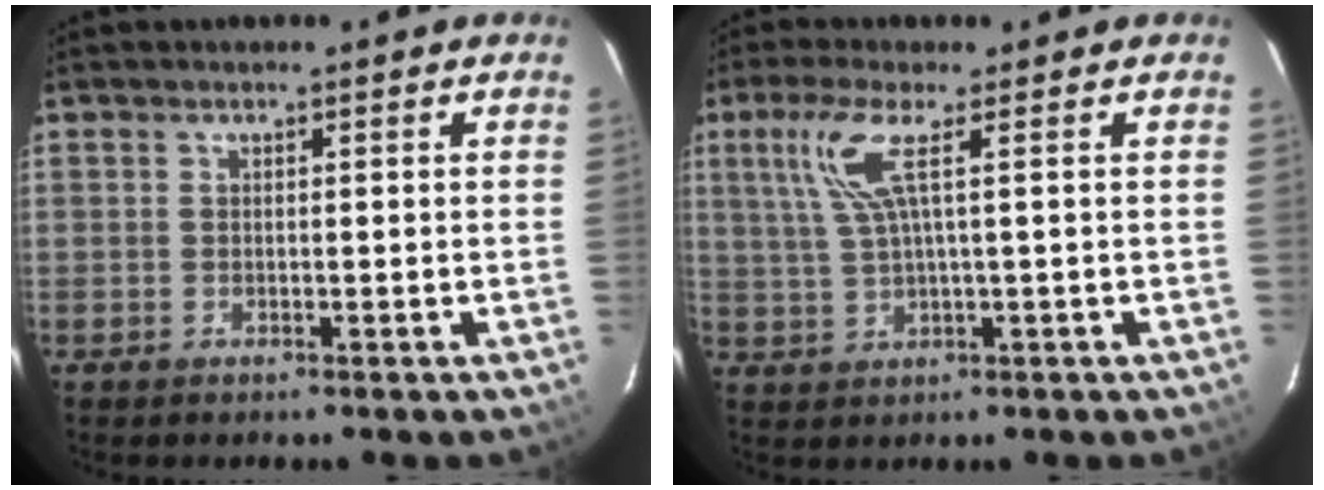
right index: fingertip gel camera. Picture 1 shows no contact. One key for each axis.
{"total": 6.2, "fx": 2.1, "fy": 0.1, "fz": 5.9, "tx": -0.125, "ty": 0.004, "tz": 0.052}